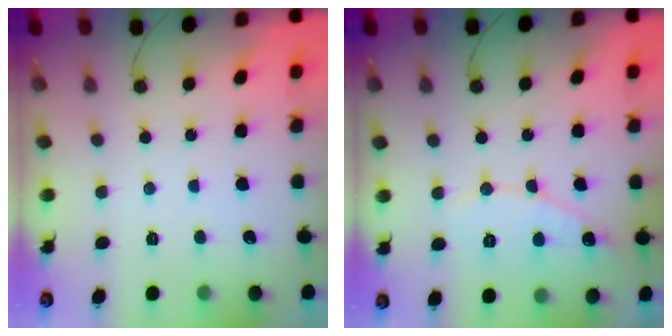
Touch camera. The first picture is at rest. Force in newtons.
{"total": 7.6, "press": 7.6, "slide": 0.6}